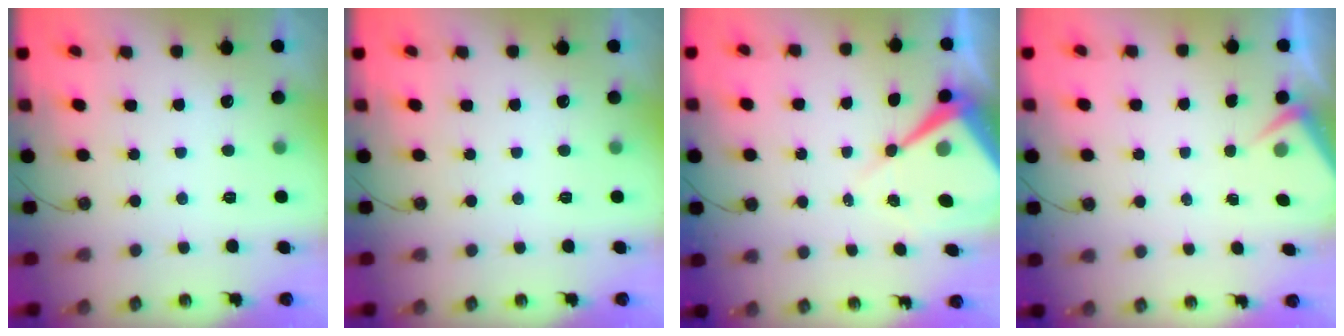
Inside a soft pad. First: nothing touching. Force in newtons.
{"total": 0.0}
{"total": 9.4, "press": 9.3, "slide": 0.8}
{"total": 3.1, "press": 3.1, "slide": 0.5}